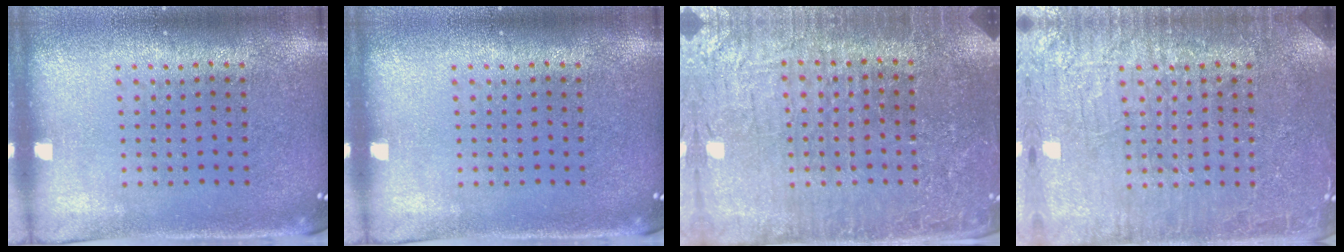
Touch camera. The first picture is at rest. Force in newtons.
{"total": 0.0}
{"total": 4.4, "press": 4.2, "slide": 1.4}
{"total": 6.7, "press": 6.6, "slide": 1.1}